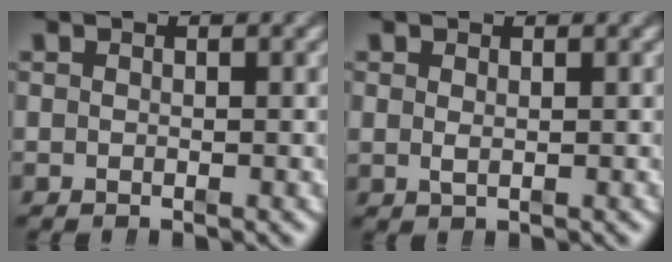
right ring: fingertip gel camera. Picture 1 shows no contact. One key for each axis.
{"total": 0.6, "fx": 0.3, "fy": -0.2, "fz": 0.5, "tx": -0.009, "ty": -0.008, "tz": 0.015}